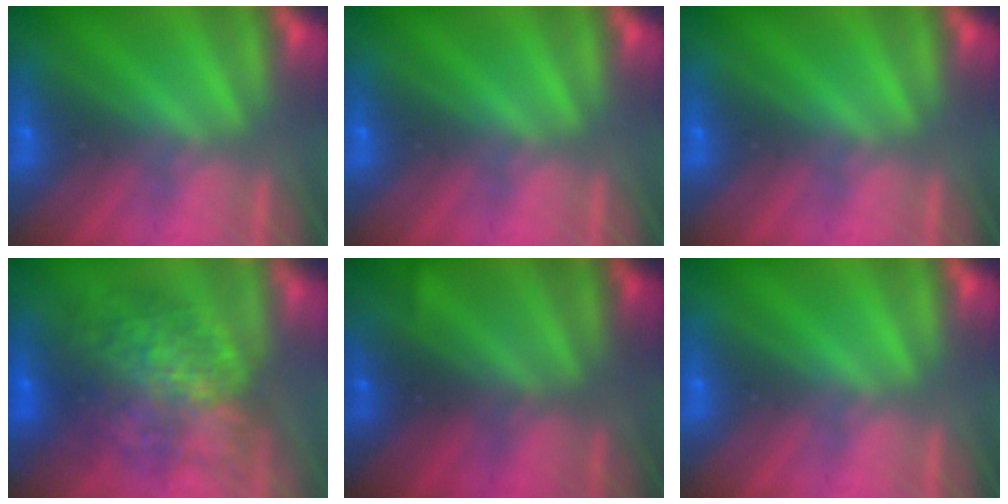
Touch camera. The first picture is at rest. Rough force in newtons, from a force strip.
{"total": 0.0}
{"total": 0.0}
{"total": 6.9}
{"total": 1.7}
{"total": 0.0}